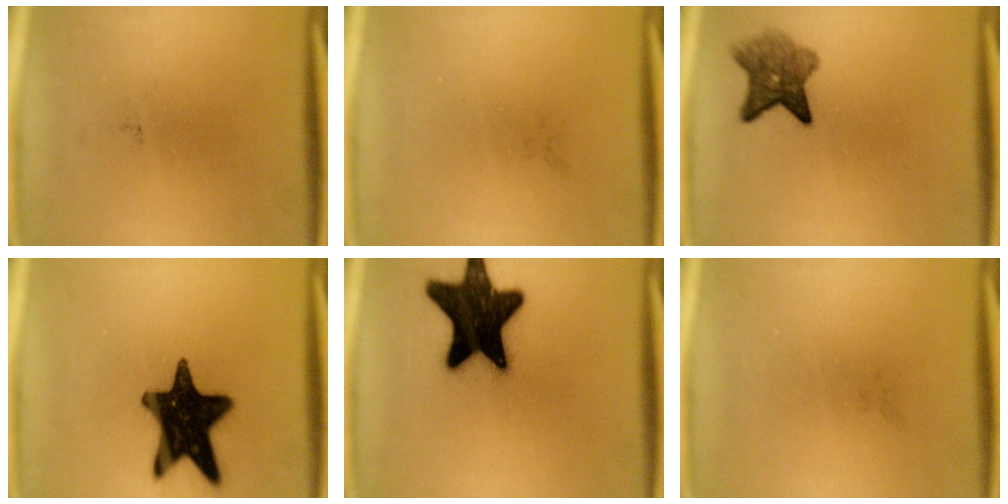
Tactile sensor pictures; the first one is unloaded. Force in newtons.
{"total": 0.0}
{"total": 5.8}
{"total": 18.3}
{"total": 20.2}
{"total": 0.0}